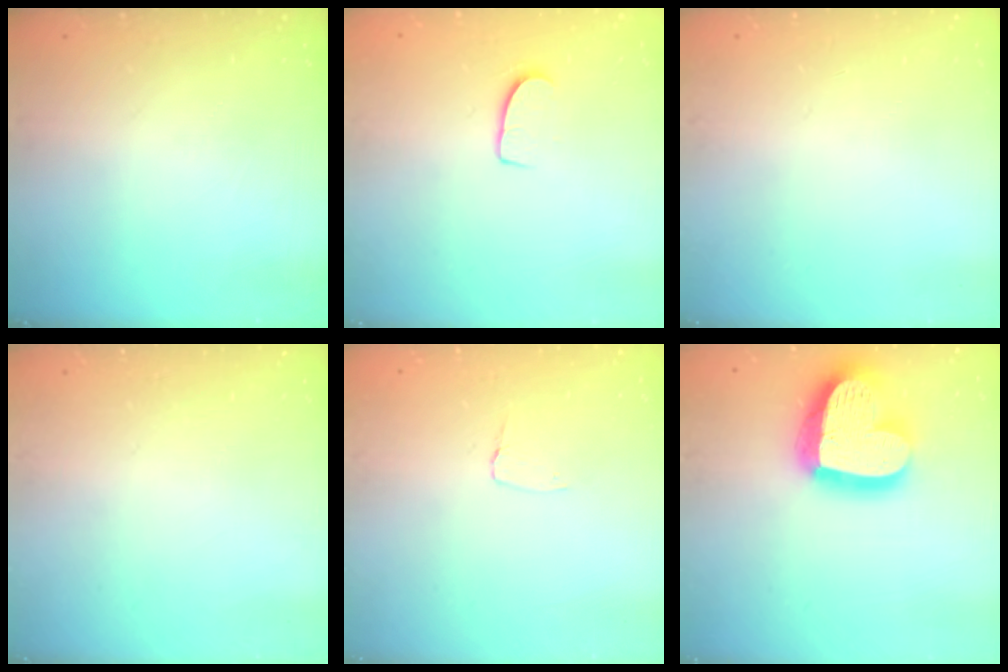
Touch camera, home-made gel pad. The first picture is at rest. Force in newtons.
{"total": 6.4, "press": 6.4, "slide": 0.6}
{"total": 0.0}
{"total": 0.0}
{"total": 2.9, "press": 2.9, "slide": 0.3}
{"total": 24.3, "press": 24.2, "slide": 2.4}